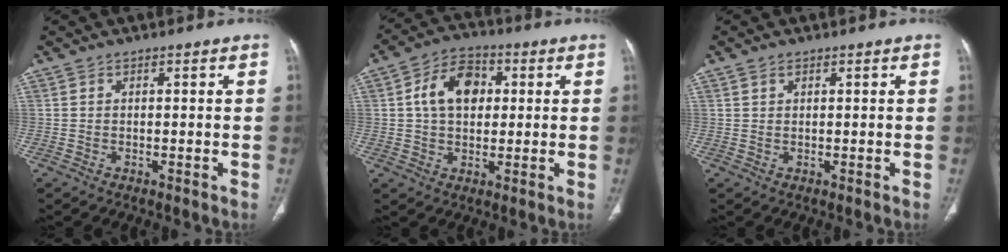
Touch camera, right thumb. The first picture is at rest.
{"total": 10.3, "force": [1.9, 7.2, 7.1], "torque": [-0.103, 0.012, 0.027]}
{"total": 0.9, "force": [0.6, 0.5, 0.5], "torque": [-0.009, 0.000, 0.011]}